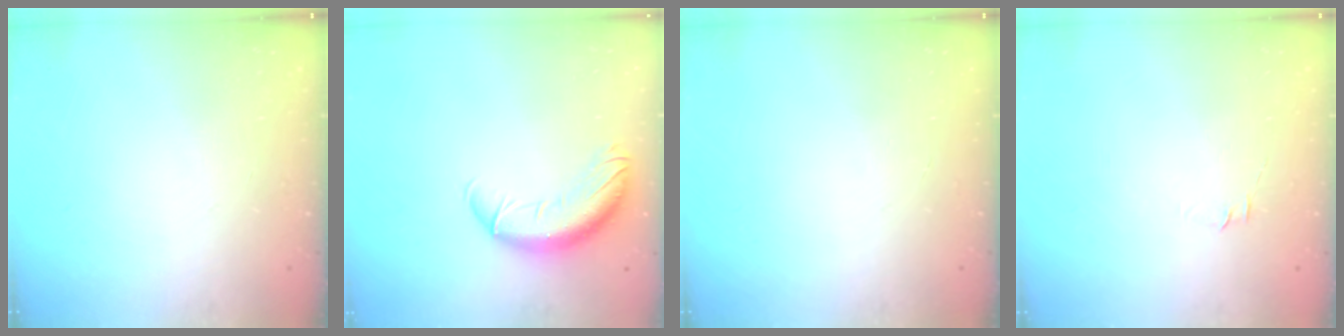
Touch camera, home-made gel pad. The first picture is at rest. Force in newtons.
{"total": 11.8, "press": 11.6, "slide": 2.5}
{"total": 0.0}
{"total": 3.8, "press": 3.7, "slide": 0.9}